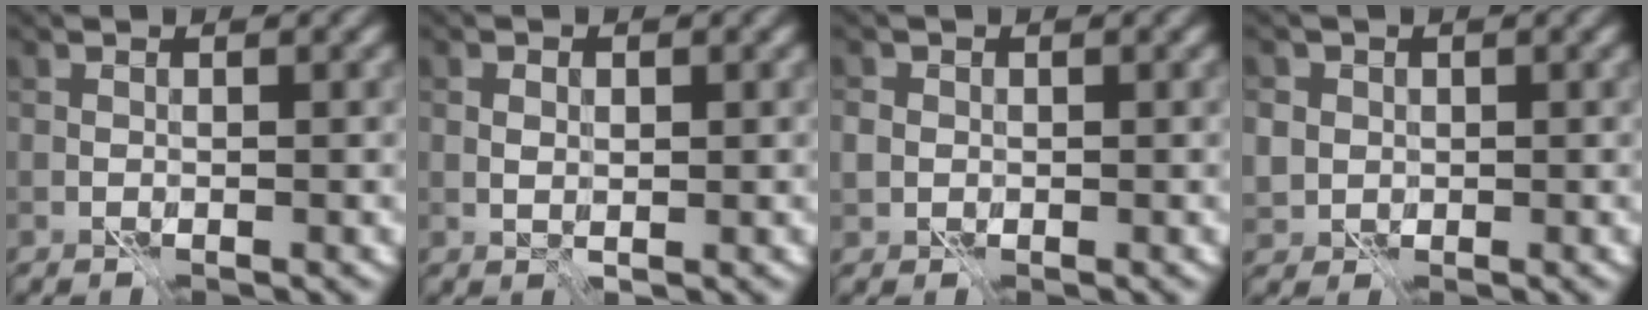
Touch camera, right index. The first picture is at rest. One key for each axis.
{"total": 0.8, "fx": 0.3, "fy": 0.5, "fz": 0.5, "tx": -0.011, "ty": -0.002, "tz": 0.006}
{"total": 1.9, "fx": 0.0, "fy": 1.8, "fz": 0.7, "tx": -0.016, "ty": -0.003, "tz": -0.001}
{"total": 4.4, "fx": 0.8, "fy": 4.0, "fz": 1.5, "tx": -0.035, "ty": 0.013, "tz": 0.001}